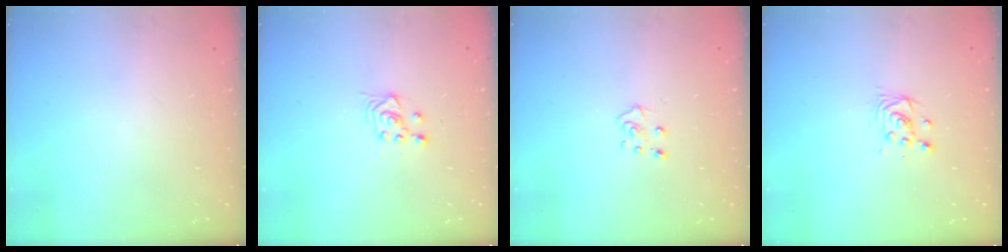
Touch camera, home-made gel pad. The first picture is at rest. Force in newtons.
{"total": 3.4, "press": 3.1, "slide": 1.4}
{"total": 5.1, "press": 5.1, "slide": 0.4}
{"total": 3.4, "press": 3.4, "slide": 0.3}